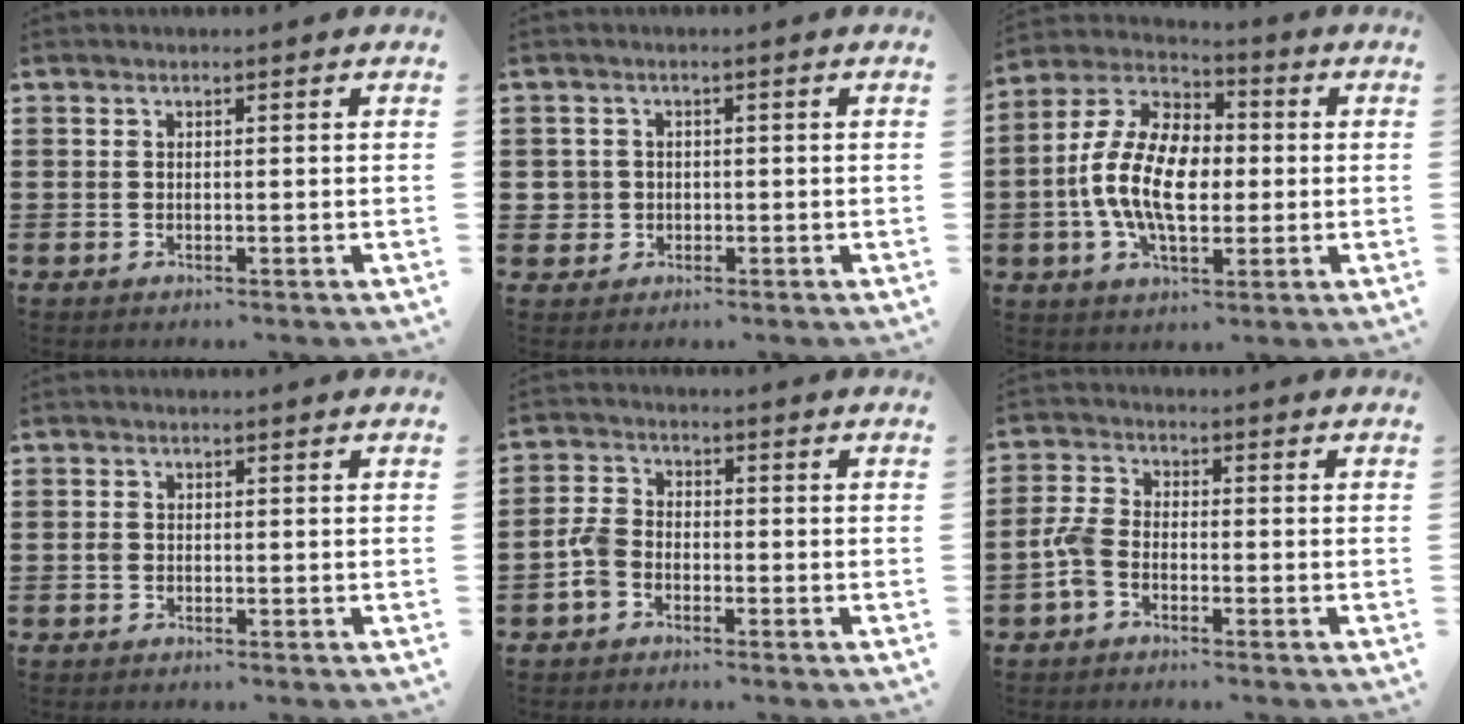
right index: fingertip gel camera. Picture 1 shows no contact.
{"total": 2.4, "force": [-0.6, 2.4, 0.3], "torque": [-0.024, 0.000, -0.017]}
{"total": 12.0, "force": [-1.3, 7.1, 9.6], "torque": [-0.225, 0.004, -0.028]}
{"total": 0.8, "force": [-0.2, 0.7, 0.4], "torque": [-0.017, 0.000, -0.007]}
{"total": 3.8, "force": [-1.9, 2.5, 2.2], "torque": [-0.072, 0.001, -0.045]}
{"total": 3.9, "force": [-2.0, 2.2, 2.6], "torque": [-0.075, 0.001, -0.046]}